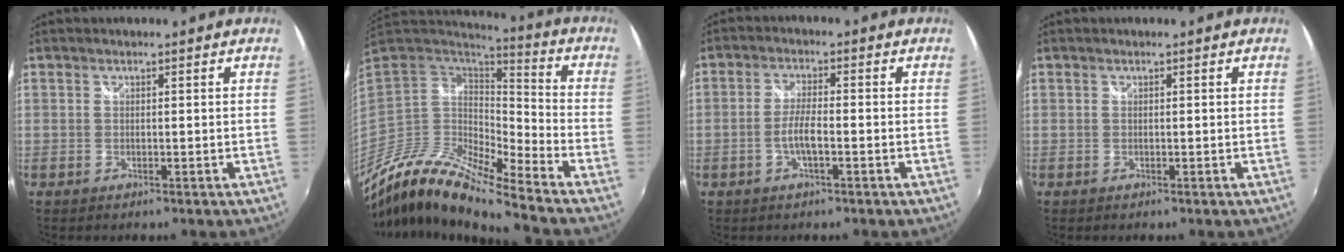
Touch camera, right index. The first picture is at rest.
{"total": 15.9, "force": [-13.1, 2.0, 8.8], "torque": [-0.153, -0.026, -0.264]}
{"total": 3.7, "force": [-1.4, 0.5, 3.4], "torque": [-0.075, 0.005, -0.026]}
{"total": 0.0}